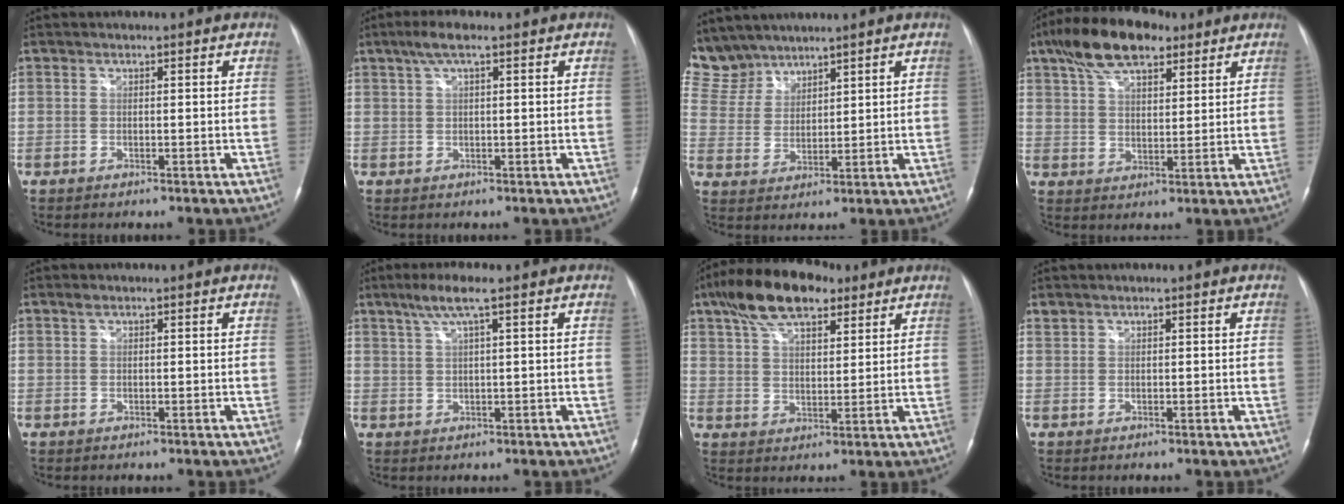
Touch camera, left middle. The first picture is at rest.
{"total": 3.7, "force": [2.2, 0.6, 3.0], "torque": [-0.064, 0.018, 0.041]}
{"total": 8.0, "force": [7.4, 3.1, -0.1], "torque": [-0.007, 0.011, 0.166]}
{"total": 12.3, "force": [8.1, 4.8, 7.9], "torque": [-0.150, 0.030, 0.148]}
{"total": 0.6, "force": [0.4, 0.2, 0.3], "torque": [-0.006, 0.007, 0.008]}
{"total": 4.8, "force": [2.7, -0.1, 3.9], "torque": [-0.082, 0.010, 0.053]}
{"total": 13.2, "force": [8.7, 5.2, 8.5], "torque": [-0.162, 0.032, 0.158]}
{"total": 0.7, "force": [0.6, 0.2, 0.0], "torque": [-0.005, 0.009, 0.016]}